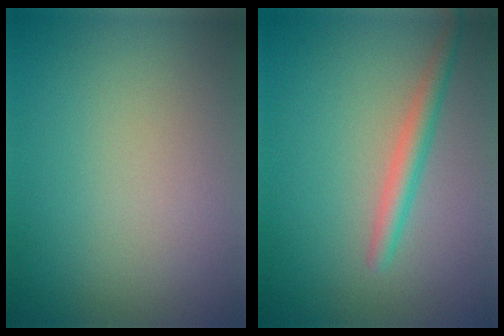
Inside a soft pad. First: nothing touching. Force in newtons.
{"total": 2.4, "press": 2.4, "slide": 0.1}